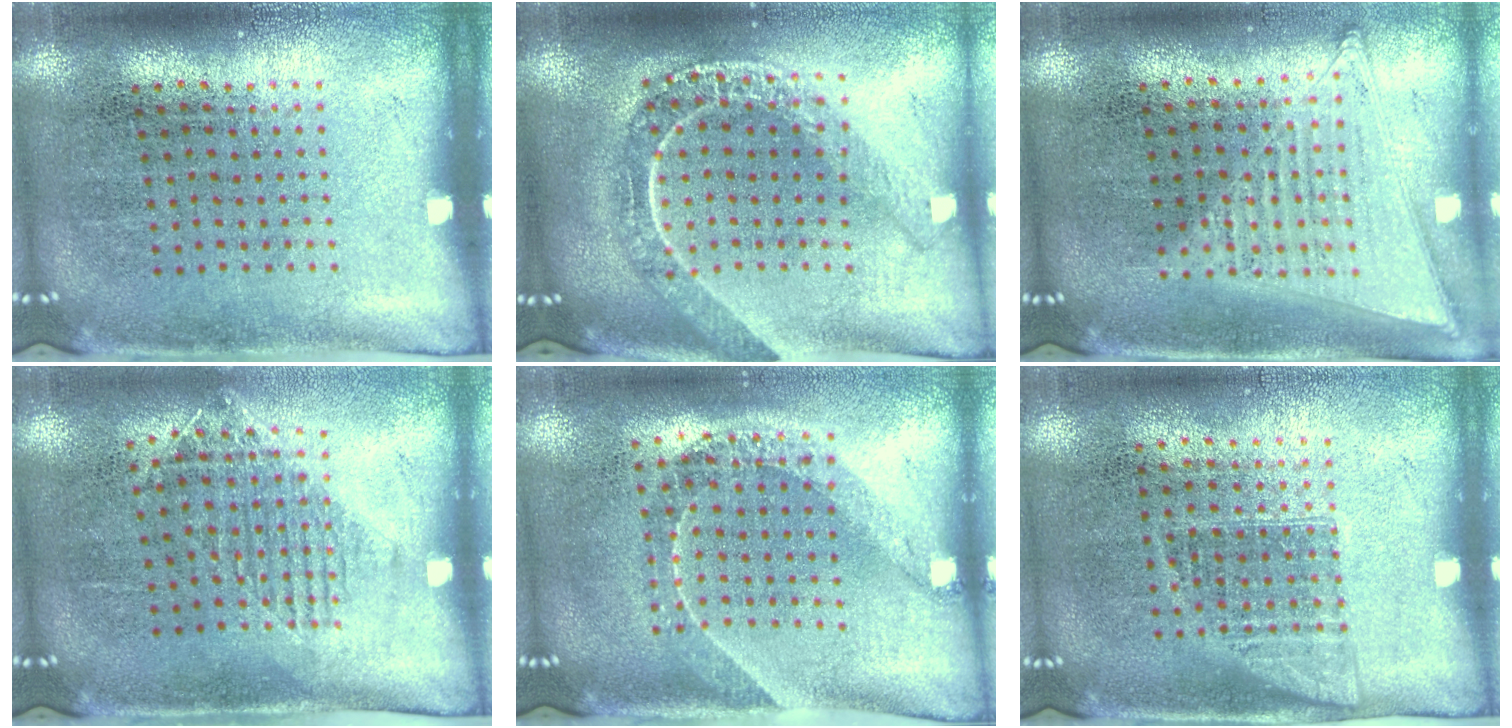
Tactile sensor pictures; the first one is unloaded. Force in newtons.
{"total": 2.2, "press": 1.9, "slide": 1.1}
{"total": 1.2, "press": 1.2, "slide": 0.2}
{"total": 1.2, "press": 1.1, "slide": 0.6}
{"total": 1.6, "press": 1.3, "slide": 0.9}
{"total": 0.9, "press": 0.8, "slide": 0.5}